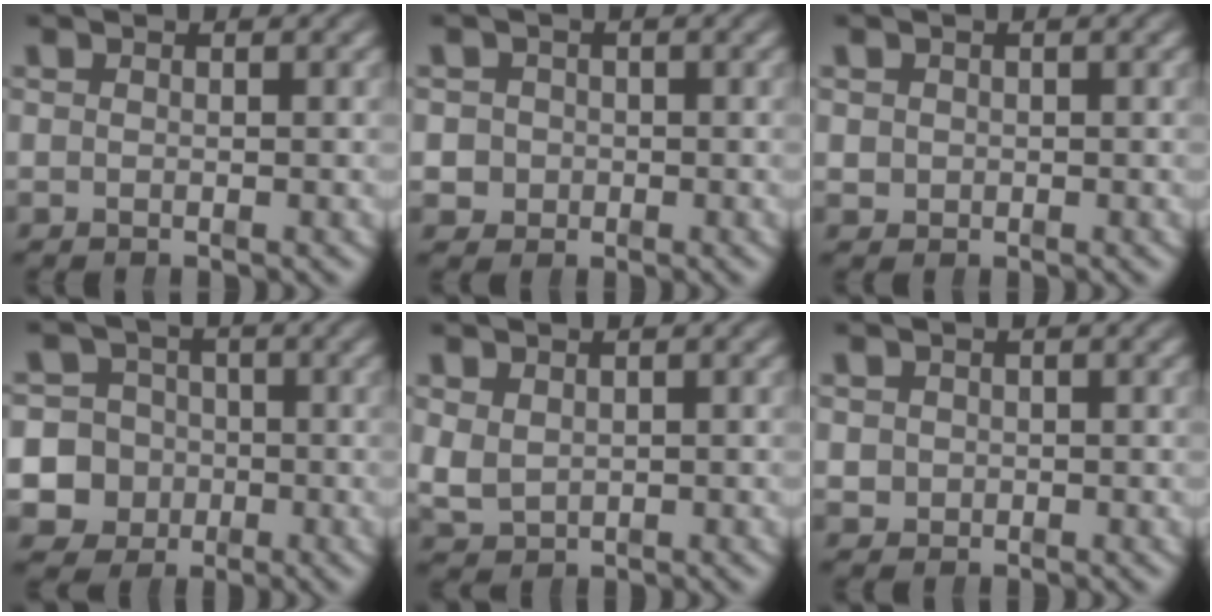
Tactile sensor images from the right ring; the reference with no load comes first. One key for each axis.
{"total": 3.9, "fx": -0.7, "fy": 3.8, "fz": 0.8, "tx": -0.023, "ty": -0.012, "tz": -0.011}
{"total": 1.2, "fx": 0.0, "fy": 1.1, "fz": 0.2, "tx": -0.010, "ty": -0.005, "tz": 0.006}
{"total": 14.4, "fx": -4.0, "fy": 13.4, "fz": 3.3, "tx": -0.102, "ty": -0.071, "tz": -0.065}
{"total": 2.7, "fx": 0.3, "fy": 2.4, "fz": 1.1, "tx": -0.042, "ty": -0.018, "tz": 0.021}
{"total": 1.9, "fx": 0.0, "fy": 1.8, "fz": 0.4, "tx": -0.016, "ty": -0.007, "tz": 0.005}